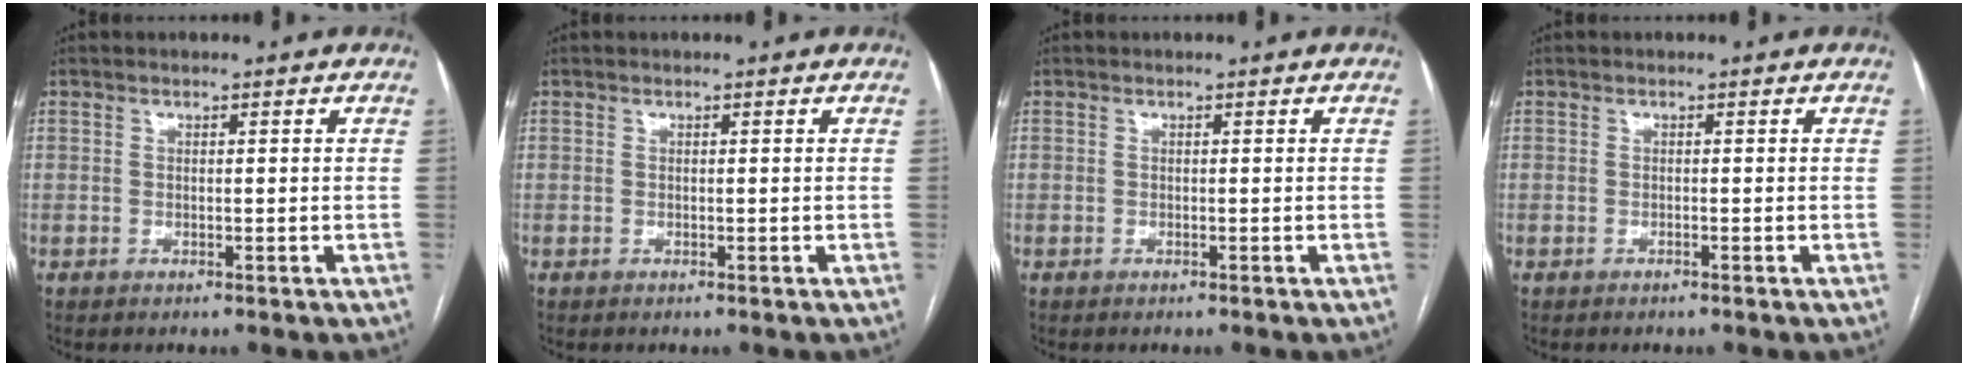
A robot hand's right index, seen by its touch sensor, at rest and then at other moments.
{"total": 0.0}
{"total": 0.0}
{"total": 0.0}